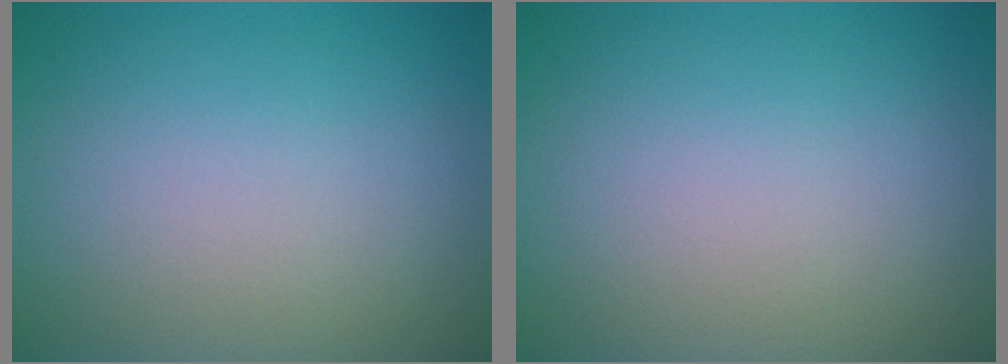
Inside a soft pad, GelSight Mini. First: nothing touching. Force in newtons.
{"total": 0.0}